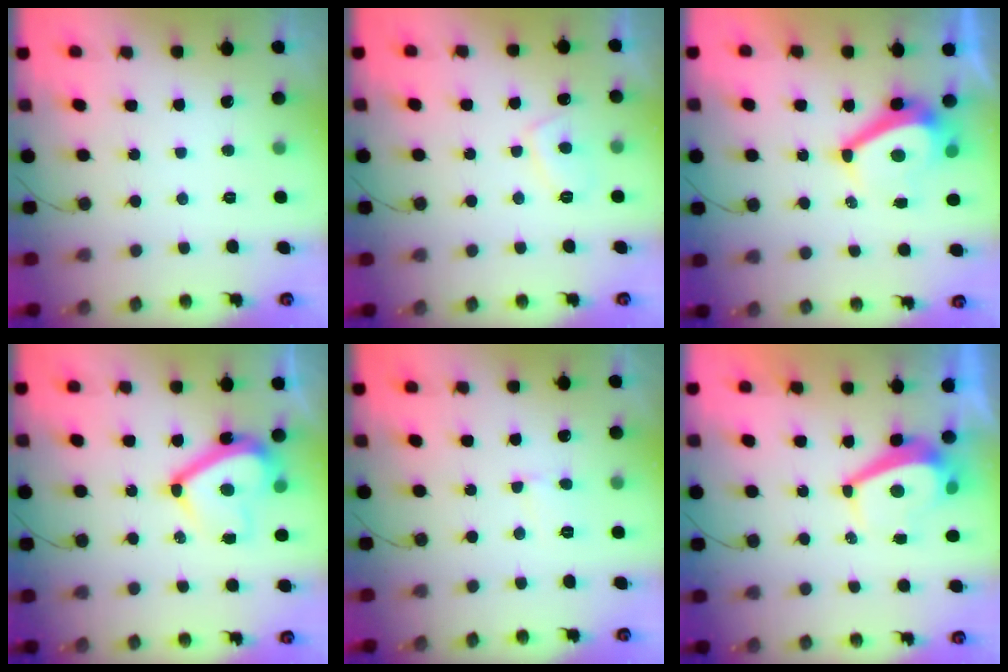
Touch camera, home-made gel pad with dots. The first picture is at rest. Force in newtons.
{"total": 3.6, "press": 3.5, "slide": 0.9}
{"total": 8.5, "press": 8.4, "slide": 1.0}
{"total": 13.1, "press": 12.8, "slide": 2.4}
{"total": 2.8, "press": 2.8, "slide": 0.2}
{"total": 4.8, "press": 4.8, "slide": 0.3}